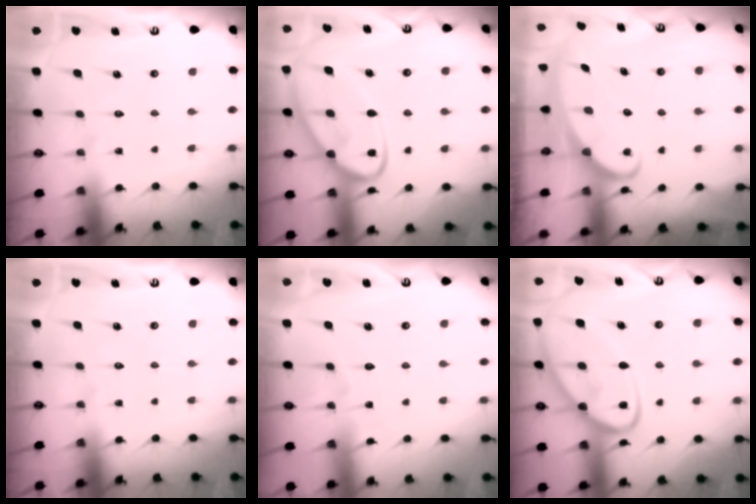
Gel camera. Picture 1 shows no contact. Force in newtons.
{"total": 14.9, "press": 14.8, "slide": 1.5}
{"total": 2.7, "press": 2.7, "slide": 0.4}
{"total": 0.0}
{"total": 2.7, "press": 2.7, "slide": 0.3}
{"total": 15.6, "press": 15.6, "slide": 1.3}